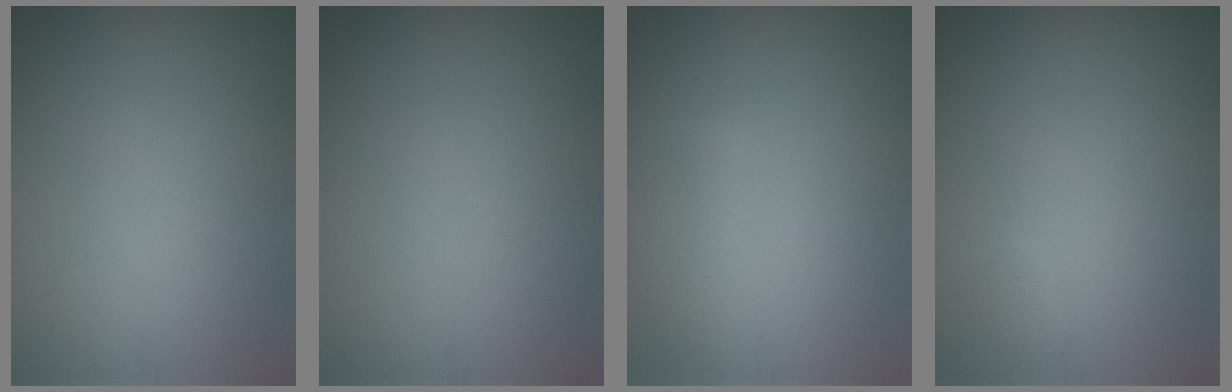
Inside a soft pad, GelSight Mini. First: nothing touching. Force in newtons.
{"total": 0.0}
{"total": 2.1, "press": 2.1, "slide": 0.2}
{"total": 0.5, "press": 0.5, "slide": 0.0}